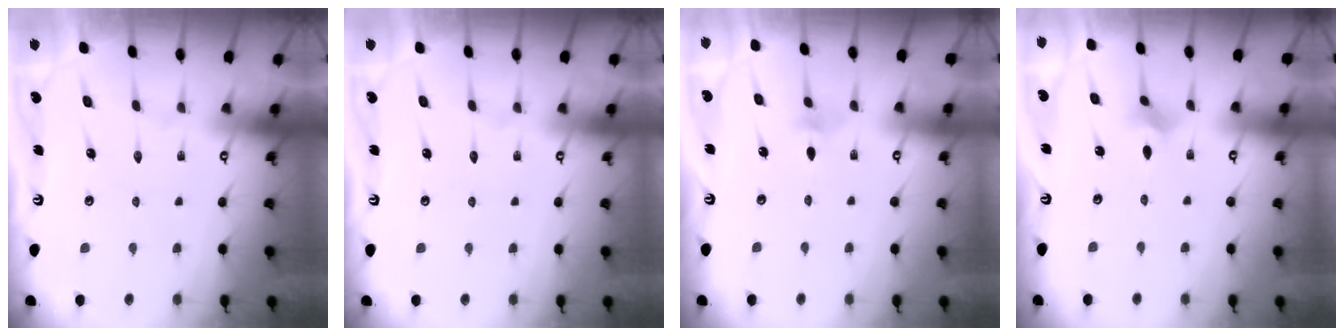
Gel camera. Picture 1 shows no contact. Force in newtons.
{"total": 0.0}
{"total": 3.3, "press": 3.2, "slide": 0.8}
{"total": 1.7, "press": 1.7, "slide": 0.4}